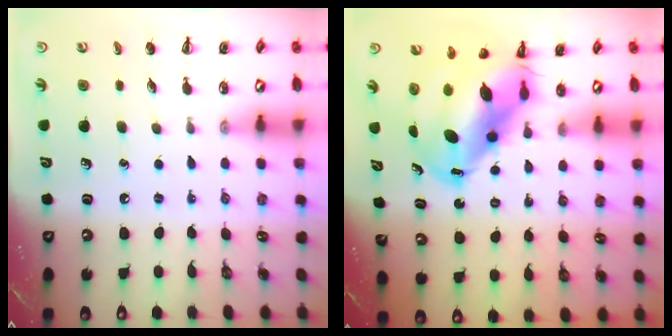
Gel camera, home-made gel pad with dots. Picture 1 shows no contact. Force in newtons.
{"total": 11.6, "press": 11.3, "slide": 2.9}